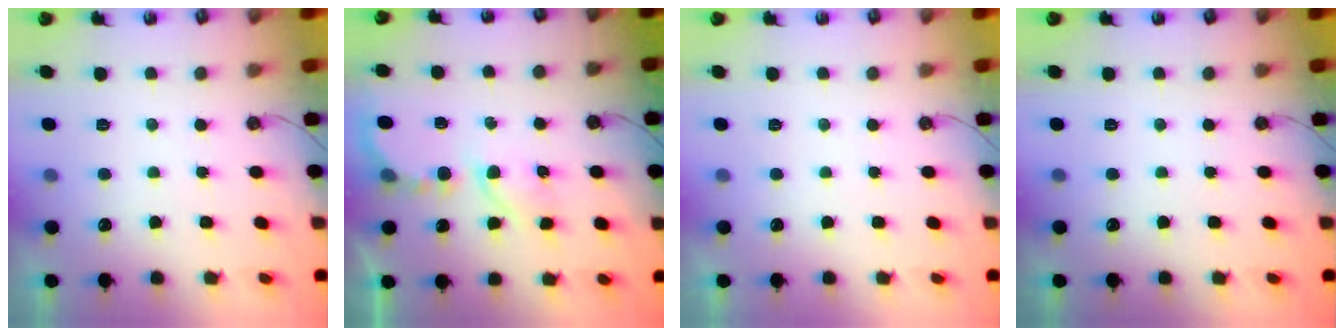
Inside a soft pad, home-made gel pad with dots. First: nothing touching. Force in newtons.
{"total": 6.4, "press": 6.3, "slide": 0.5}
{"total": 0.0}
{"total": 0.0}